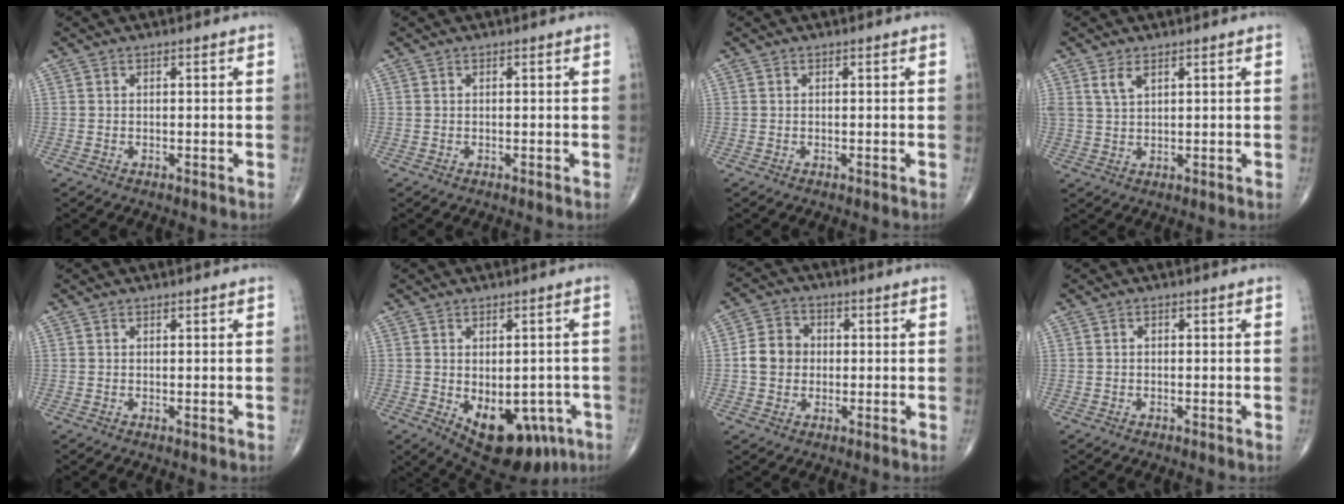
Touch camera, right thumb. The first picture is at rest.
{"total": 0.0}
{"total": 0.0}
{"total": 3.1, "force": [1.8, 1.4, 2.0], "torque": [-0.039, -0.005, 0.044]}
{"total": 0.0}
{"total": 15.1, "force": [-5.6, 8.7, 11.0], "torque": [-0.128, 0.003, -0.058]}
{"total": 6.7, "force": [-0.2, 5.8, 3.3], "torque": [-0.043, 0.015, -0.013]}
{"total": 0.5, "force": [0.0, 0.4, 0.4], "torque": [-0.005, 0.001, -0.002]}